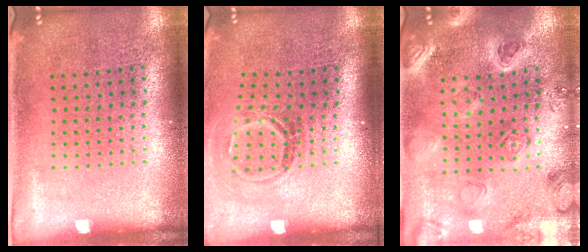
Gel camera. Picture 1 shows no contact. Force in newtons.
{"total": 1.7, "press": 1.1, "slide": 1.3}
{"total": 2.2, "press": 2.2, "slide": 0.2}